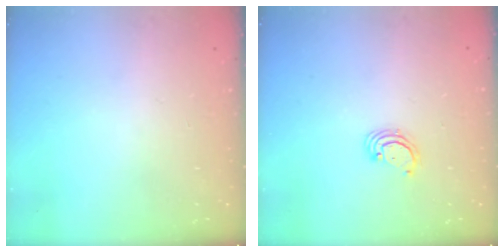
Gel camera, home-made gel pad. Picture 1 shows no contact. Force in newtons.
{"total": 2.8, "press": 2.8, "slide": 0.2}